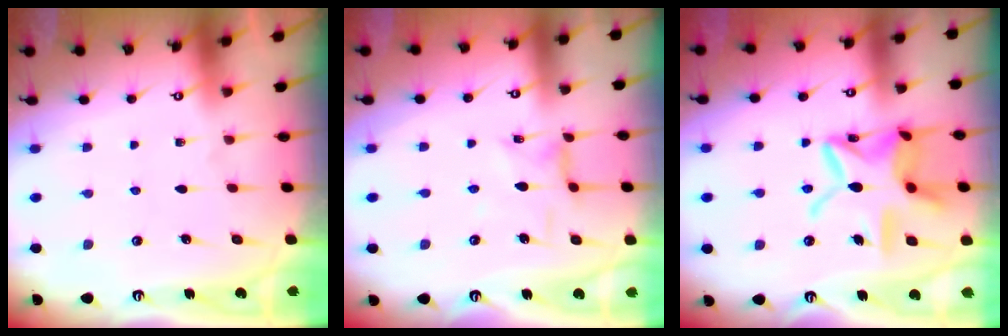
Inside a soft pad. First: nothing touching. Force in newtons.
{"total": 2.4, "press": 2.4, "slide": 0.3}
{"total": 17.9, "press": 17.8, "slide": 1.7}